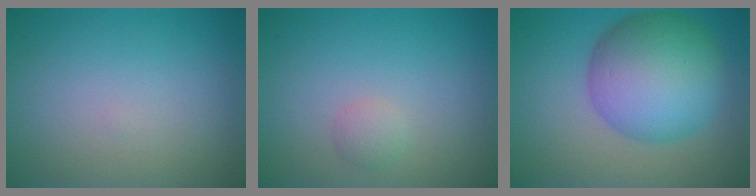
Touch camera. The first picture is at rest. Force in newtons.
{"total": 1.1, "press": 1.1, "slide": 0.0}
{"total": 10.5, "press": 10.5, "slide": 0.2}